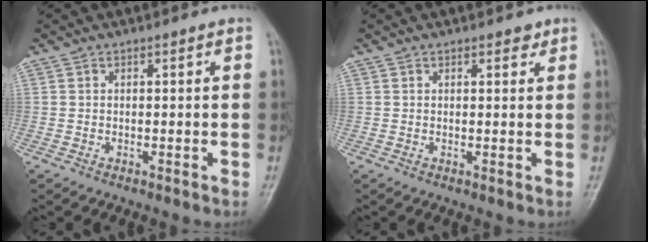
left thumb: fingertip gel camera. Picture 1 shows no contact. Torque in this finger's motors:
{"motor_torque": [-0.15, -0.09, 0.07, 0.06, 0.06]}